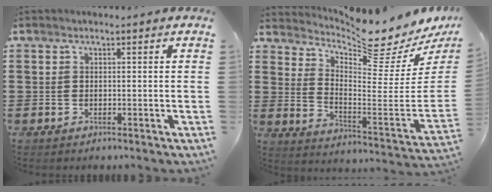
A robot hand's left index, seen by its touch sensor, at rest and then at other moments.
{"total": 8.2, "force": [7.8, 0.6, 2.6], "torque": [-0.054, -0.088, 0.124]}